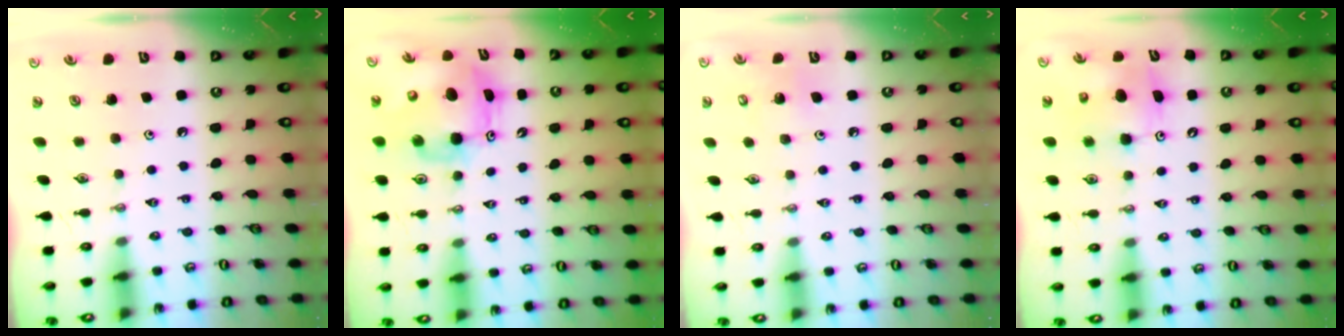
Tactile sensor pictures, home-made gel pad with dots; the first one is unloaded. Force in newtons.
{"total": 9.0, "press": 8.9, "slide": 1.5}
{"total": 6.0, "press": 6.0, "slide": 0.8}
{"total": 9.8, "press": 9.8, "slide": 1.2}